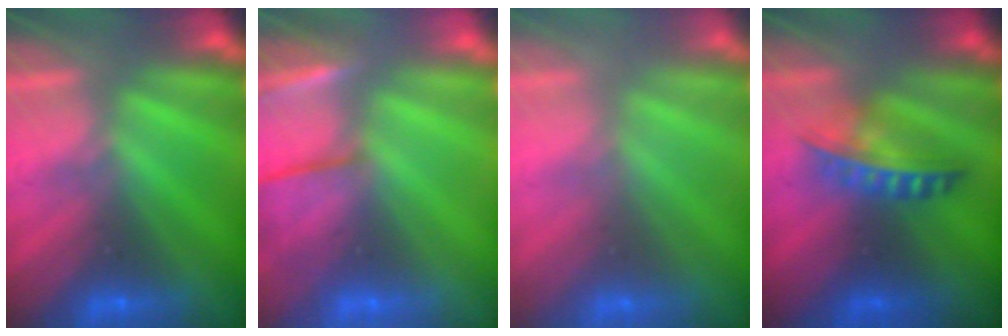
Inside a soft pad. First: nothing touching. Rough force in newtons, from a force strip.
{"total": 3.9}
{"total": 2.5}
{"total": 5.9}